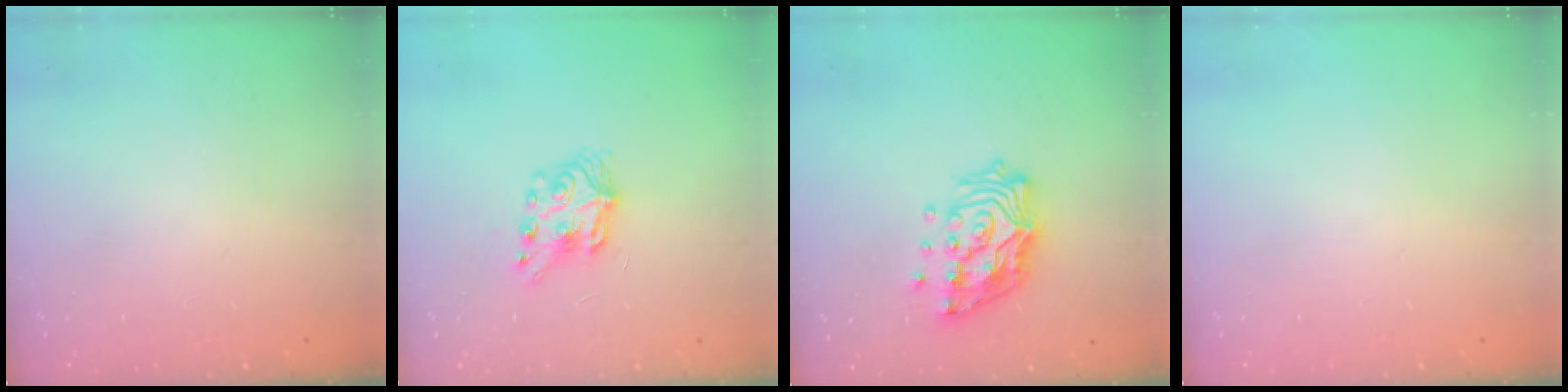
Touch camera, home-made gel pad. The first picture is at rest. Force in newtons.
{"total": 7.1, "press": 7.1, "slide": 0.4}
{"total": 15.5, "press": 15.4, "slide": 1.8}
{"total": 0.0}